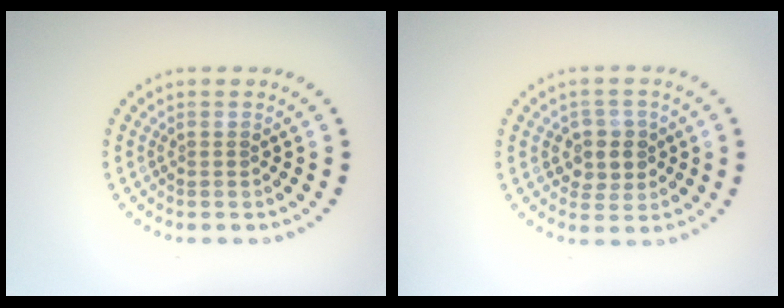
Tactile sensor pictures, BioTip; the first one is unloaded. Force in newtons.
{"total": 2.8, "press": 2.7, "slide": 0.8}